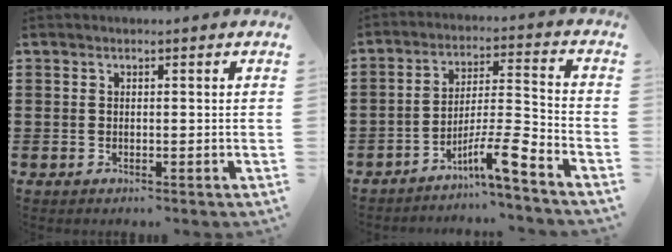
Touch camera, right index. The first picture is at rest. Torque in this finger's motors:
{"motor_torque": [0.23, -0.18, 0.26, 0.07]}